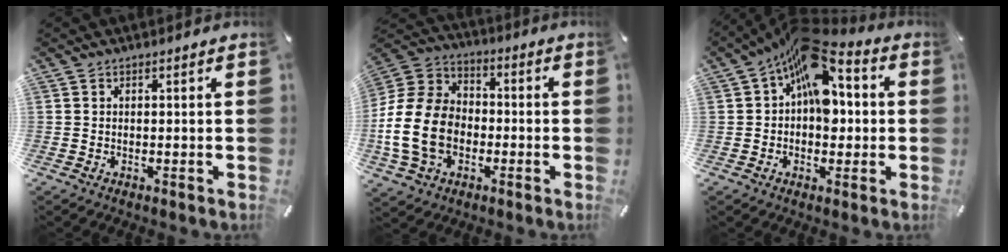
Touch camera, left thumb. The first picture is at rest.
{"total": 16.9, "force": [-4.0, 12.9, 10.2], "torque": [-0.227, 0.033, -0.076]}
{"total": 14.0, "force": [4.0, 8.9, 10.0], "torque": [-0.146, -0.035, 0.071]}